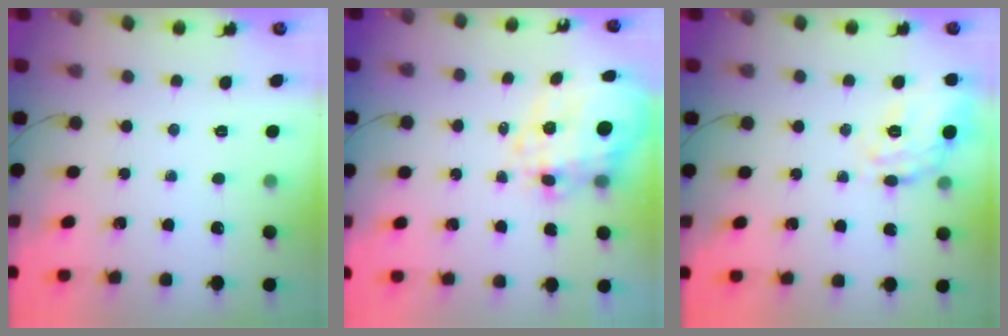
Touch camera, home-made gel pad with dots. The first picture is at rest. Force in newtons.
{"total": 13.6, "press": 13.3, "slide": 2.9}
{"total": 16.5, "press": 16.5, "slide": 0.5}